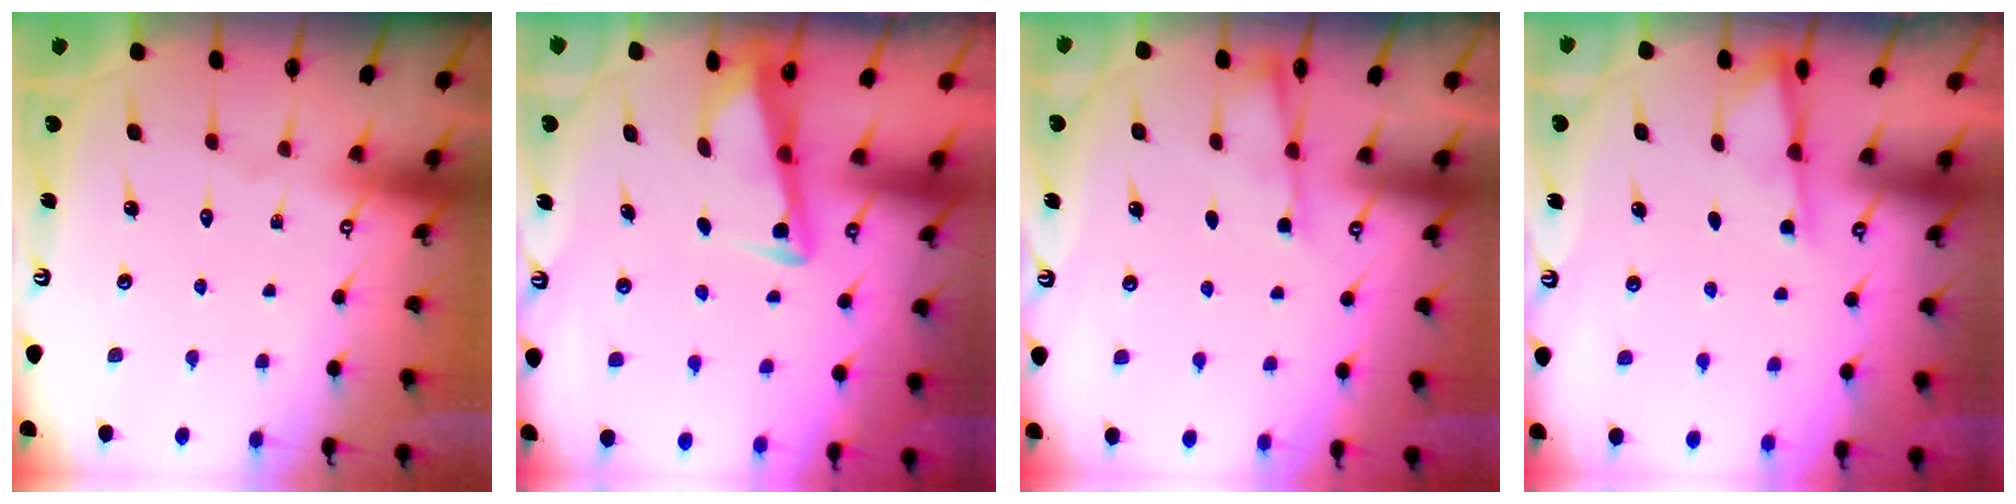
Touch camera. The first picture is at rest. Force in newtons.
{"total": 3.3, "press": 3.3, "slide": 0.4}
{"total": 3.4, "press": 3.4, "slide": 0.4}
{"total": 2.9, "press": 2.9, "slide": 0.5}